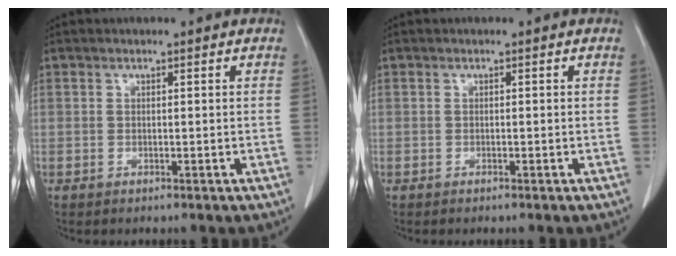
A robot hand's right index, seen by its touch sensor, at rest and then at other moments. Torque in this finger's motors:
{"motor_torque": [0.08, -0.03, 0.04, -0.01]}